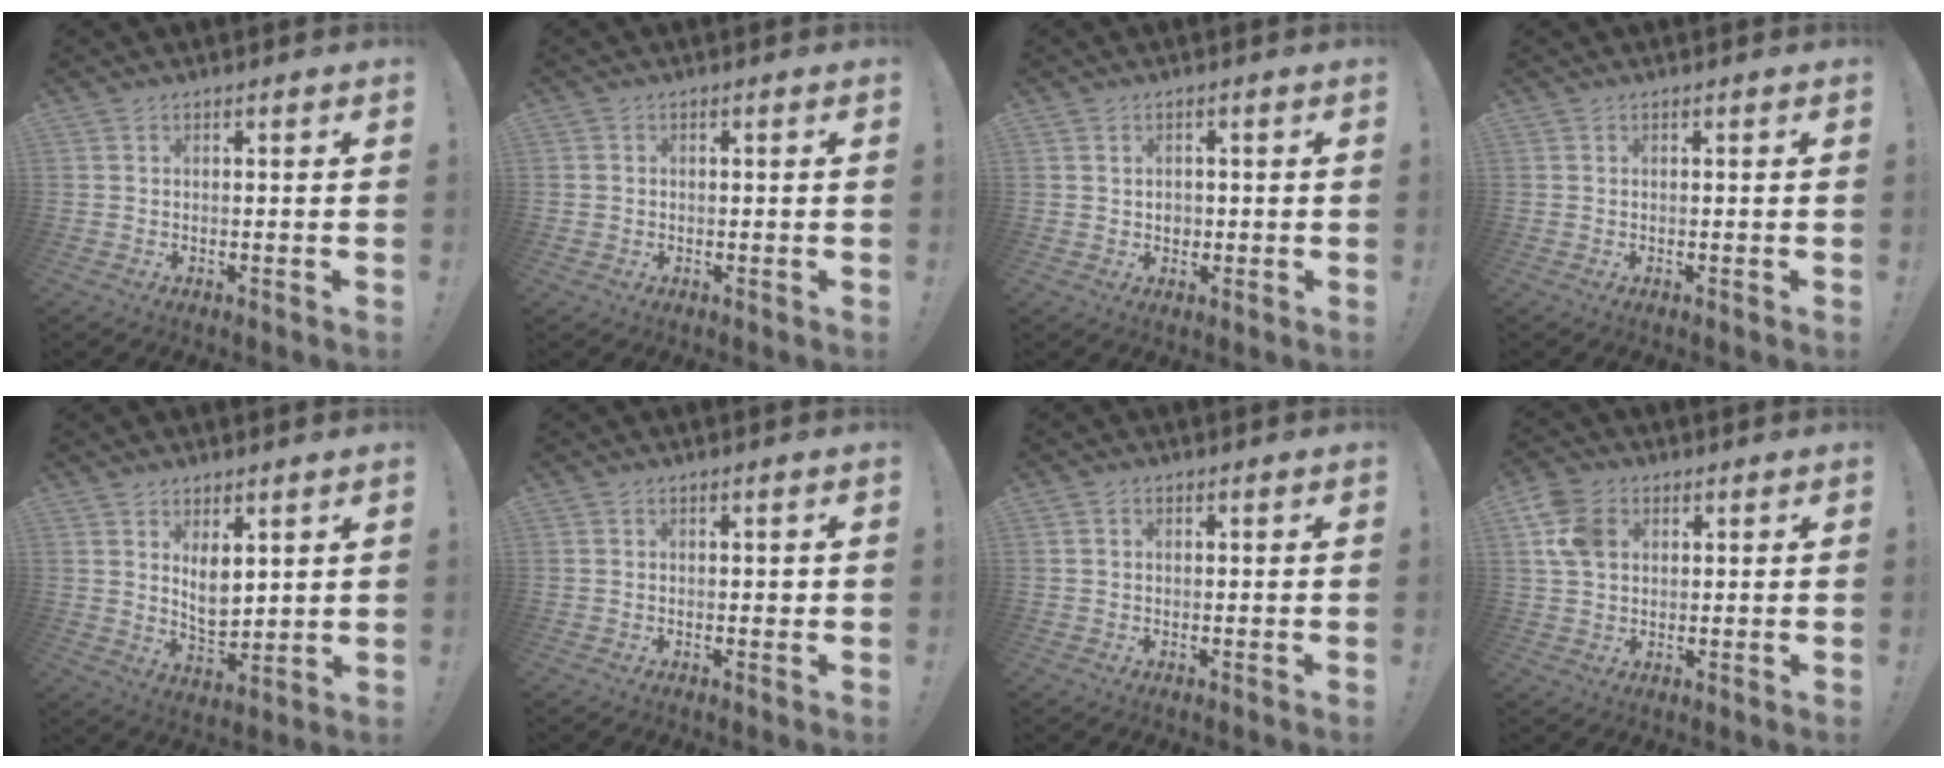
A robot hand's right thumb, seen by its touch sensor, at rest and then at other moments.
{"total": 1.2, "force": [-0.3, 1.1, 0.1], "torque": [0.000, 0.003, -0.006]}
{"total": 2.2, "force": [0.2, 2.1, 0.6], "torque": [-0.001, -0.001, 0.000]}
{"total": 0.0}
{"total": 7.4, "force": [3.6, 4.6, 4.7], "torque": [-0.072, -0.030, 0.066]}
{"total": 0.8, "force": [0.1, 0.6, 0.5], "torque": [0.001, -0.001, 0.000]}
{"total": 1.0, "force": [0.1, 1.0, 0.3], "torque": [-0.006, 0.005, 0.001]}
{"total": 9.7, "force": [2.6, 7.3, 5.8], "torque": [-0.104, 0.008, 0.053]}